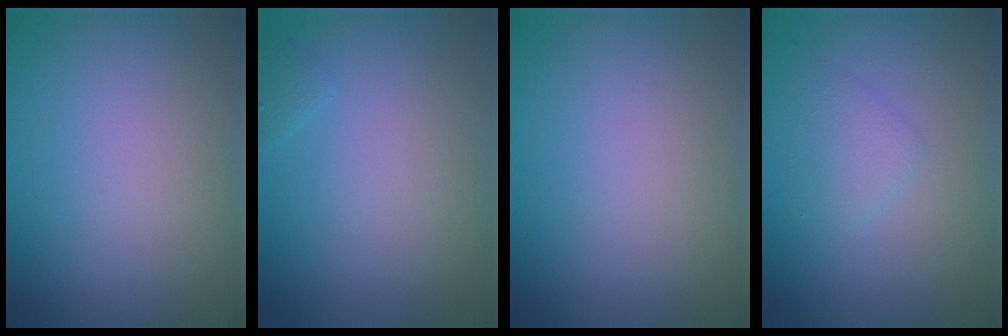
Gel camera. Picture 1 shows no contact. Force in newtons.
{"total": 0.6, "press": 0.6, "slide": 0.1}
{"total": 0.0}
{"total": 1.9, "press": 1.9, "slide": 0.2}